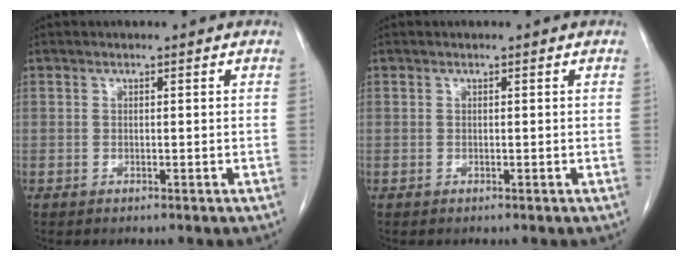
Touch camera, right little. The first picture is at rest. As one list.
[{"total": 0.0}]